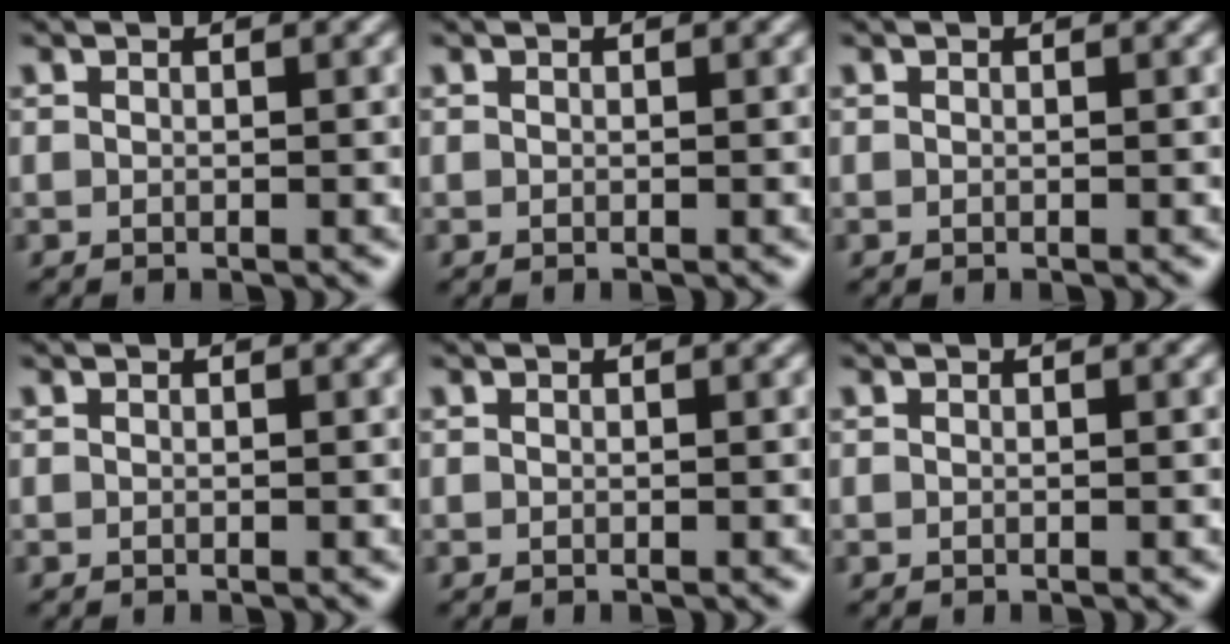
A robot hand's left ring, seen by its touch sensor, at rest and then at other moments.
{"total": 0.0}
{"total": 0.0}
{"total": 0.0}
{"total": 0.0}
{"total": 0.0}